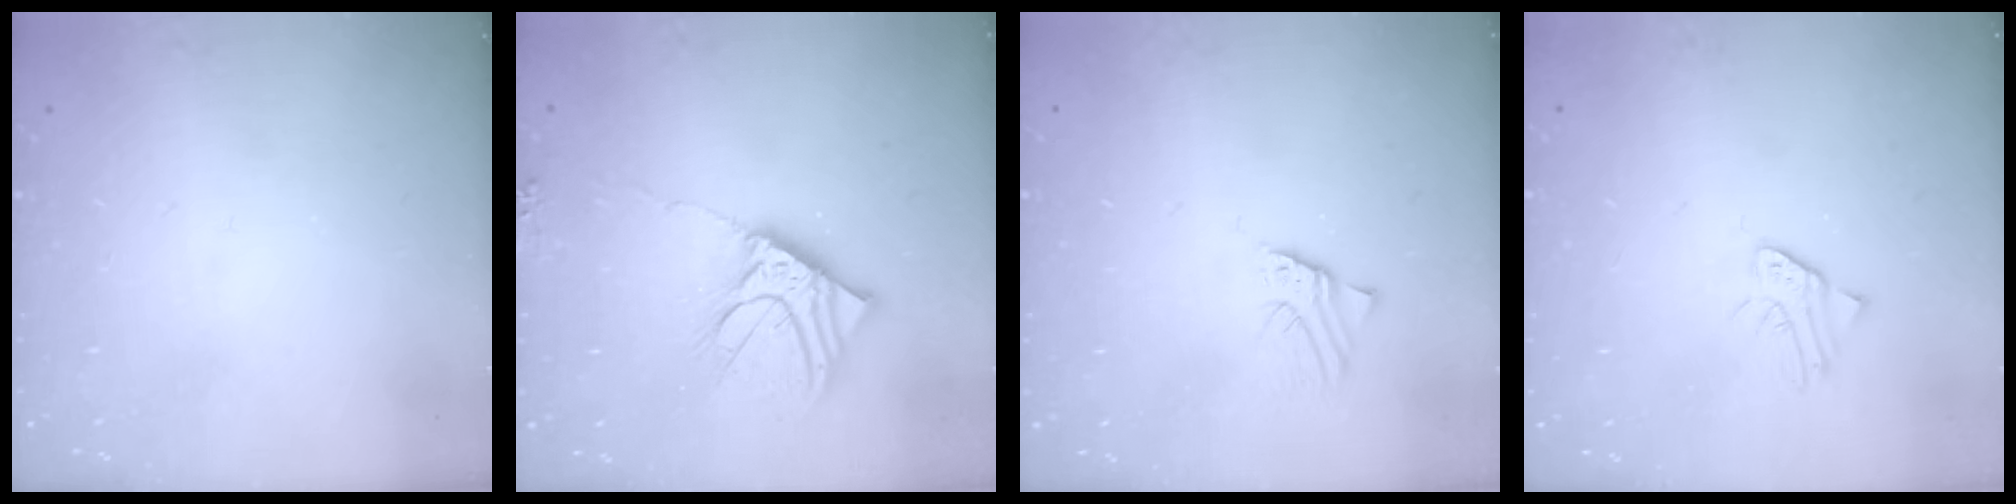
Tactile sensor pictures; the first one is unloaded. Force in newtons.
{"total": 14.0, "press": 13.8, "slide": 2.6}
{"total": 1.3, "press": 1.3, "slide": 0.0}
{"total": 2.1, "press": 2.1, "slide": 0.2}